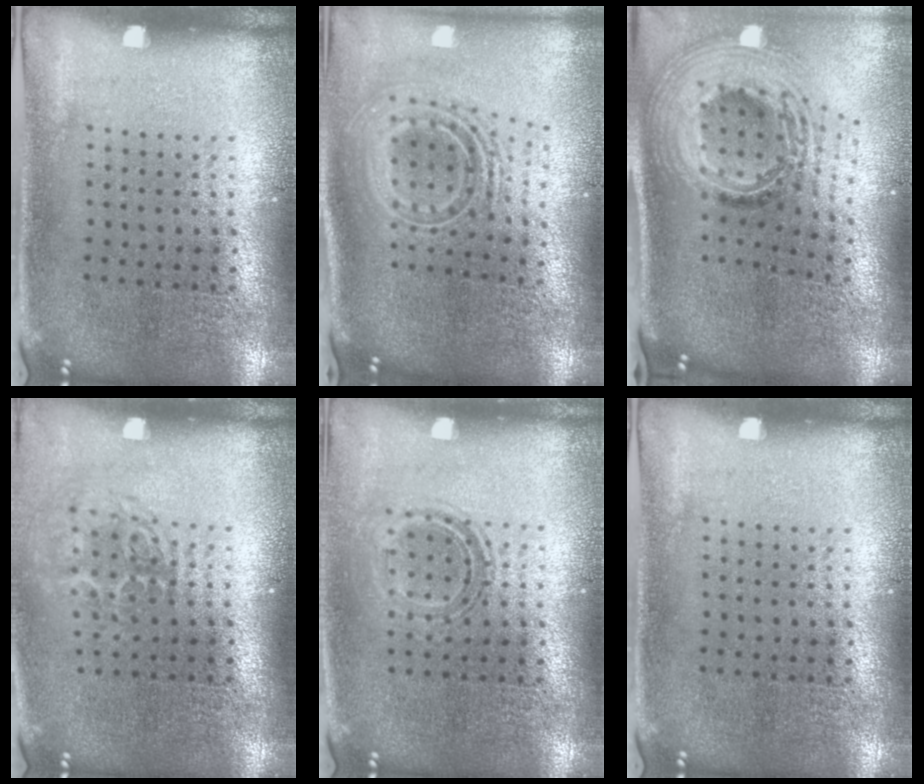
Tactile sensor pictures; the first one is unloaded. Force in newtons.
{"total": 2.5, "press": 1.7, "slide": 1.8}
{"total": 2.8, "press": 2.0, "slide": 2.0}
{"total": 1.8, "press": 1.2, "slide": 1.3}
{"total": 1.1, "press": 0.9, "slide": 0.5}
{"total": 0.0}